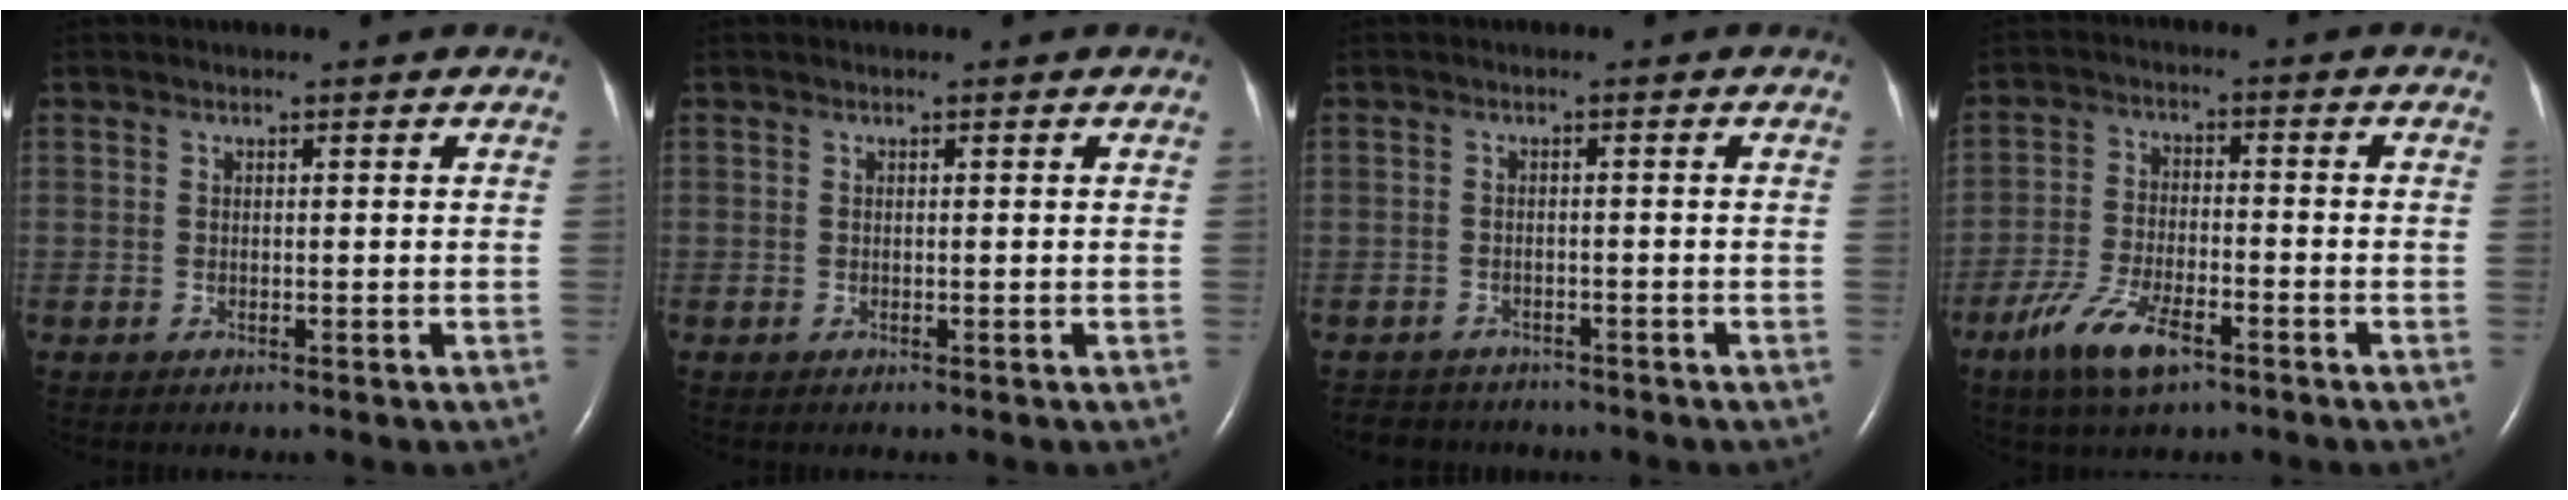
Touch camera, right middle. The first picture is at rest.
{"total": 0.0}
{"total": 4.9, "force": [-4.6, 1.9, 0.3], "torque": [-0.001, -0.002, -0.065]}
{"total": 8.7, "force": [-5.3, 2.6, 6.4], "torque": [-0.137, -0.012, -0.097]}